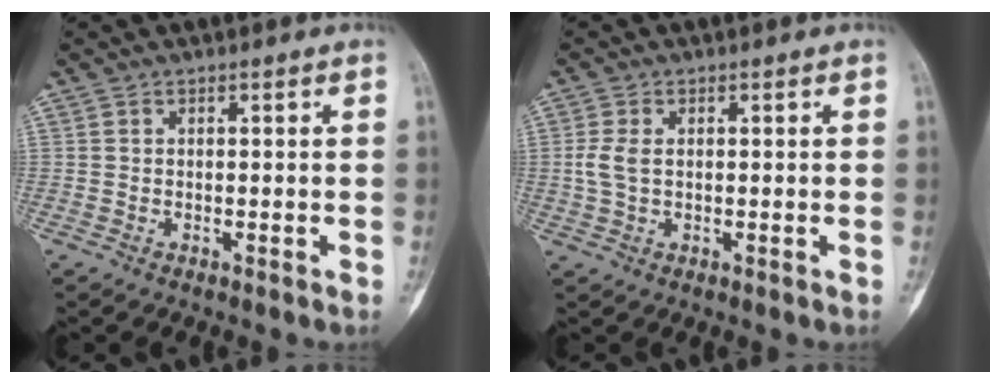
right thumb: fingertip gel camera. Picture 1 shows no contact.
{"total": 3.3, "force": [0.3, 1.9, 2.7], "torque": [-0.073, 0.005, 0.008]}